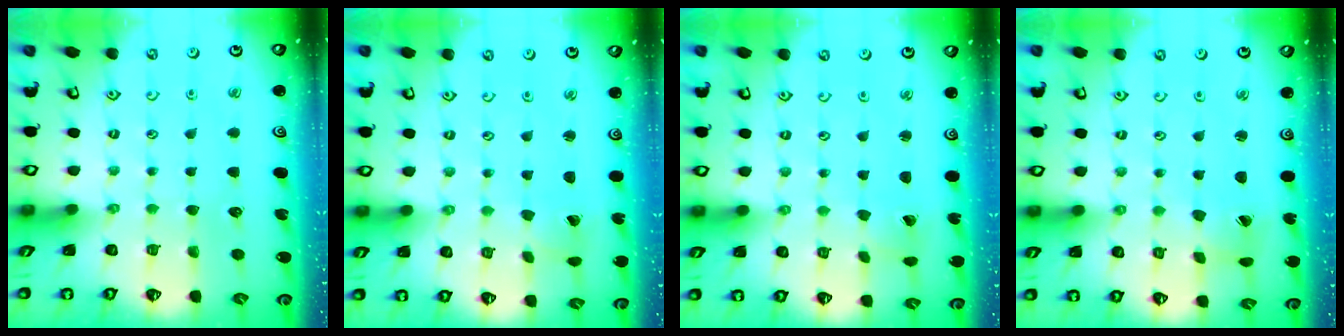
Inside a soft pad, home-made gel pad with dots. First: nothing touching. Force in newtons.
{"total": 1.7, "press": 1.7, "slide": 0.1}
{"total": 1.4, "press": 1.4, "slide": 0.1}
{"total": 2.5, "press": 2.4, "slide": 0.4}